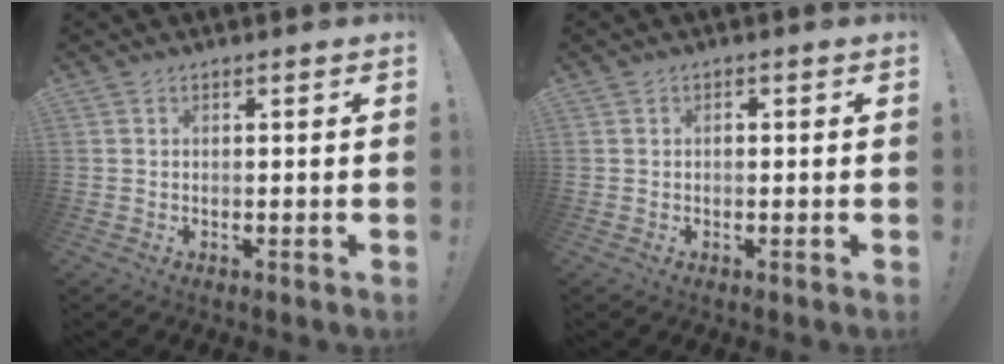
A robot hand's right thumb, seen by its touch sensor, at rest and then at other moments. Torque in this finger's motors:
{"motor_torque": [-0.20, -0.04, -0.03, 0.10, 0.01]}